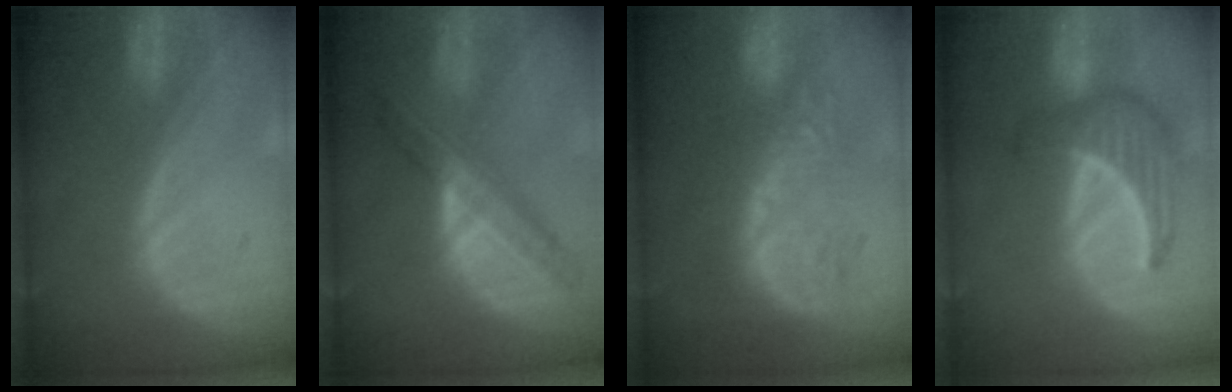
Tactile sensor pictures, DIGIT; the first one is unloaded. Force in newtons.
{"total": 8.3, "press": 7.1, "slide": 4.4}
{"total": 10.0, "press": 8.7, "slide": 5.0}
{"total": 6.7, "press": 6.4, "slide": 1.9}